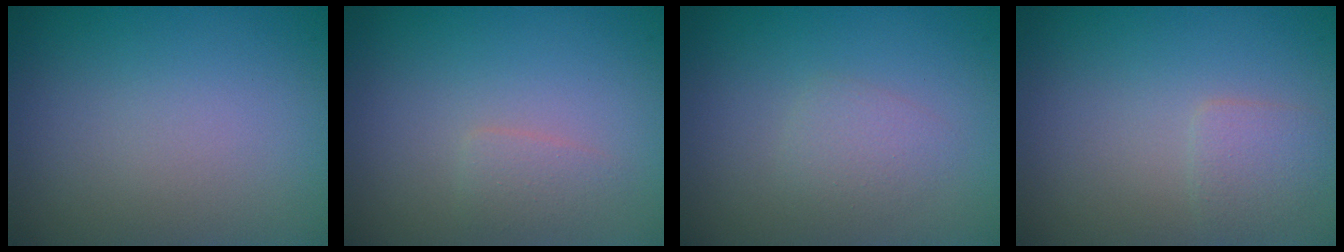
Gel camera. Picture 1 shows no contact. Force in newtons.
{"total": 1.2, "press": 1.2, "slide": 0.1}
{"total": 1.4, "press": 1.4, "slide": 0.1}
{"total": 1.6, "press": 1.6, "slide": 0.1}